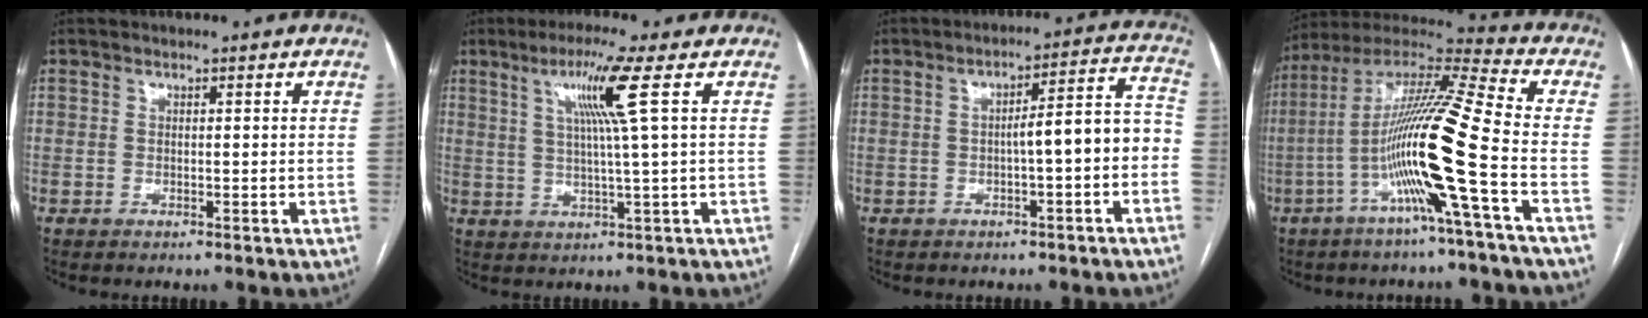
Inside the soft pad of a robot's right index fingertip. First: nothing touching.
{"total": 7.7, "force": [2.8, -2.0, 6.9], "torque": [-0.130, 0.000, 0.056]}
{"total": 7.6, "force": [-1.8, 1.0, 7.3], "torque": [-0.092, 0.038, -0.026]}
{"total": 17.0, "force": [-5.0, -1.6, 16.1], "torque": [-0.303, 0.001, -0.104]}